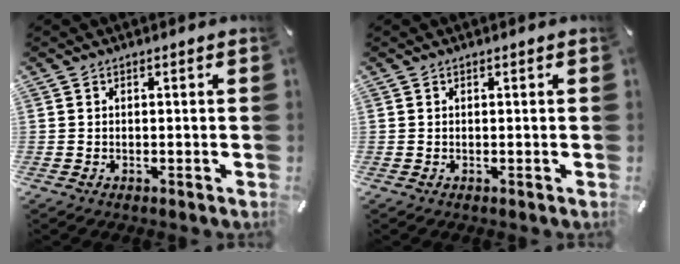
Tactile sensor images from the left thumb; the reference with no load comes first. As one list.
[{"total": 0.0}]